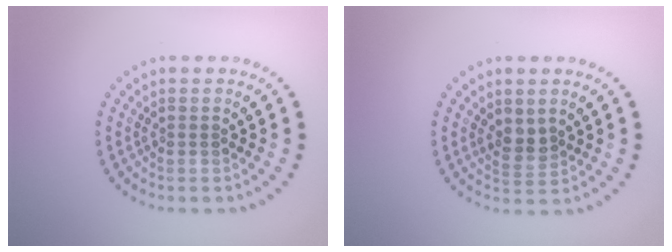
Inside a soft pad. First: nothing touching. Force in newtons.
{"total": 1.8, "press": 1.5, "slide": 1.0}